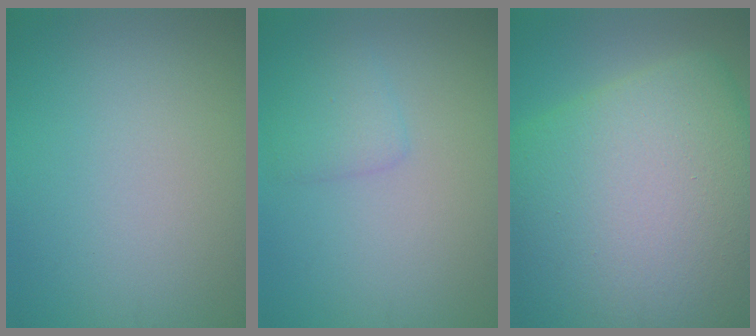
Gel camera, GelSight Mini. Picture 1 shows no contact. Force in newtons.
{"total": 1.8, "press": 1.8, "slide": 0.1}
{"total": 19.1, "press": 19.1, "slide": 1.1}